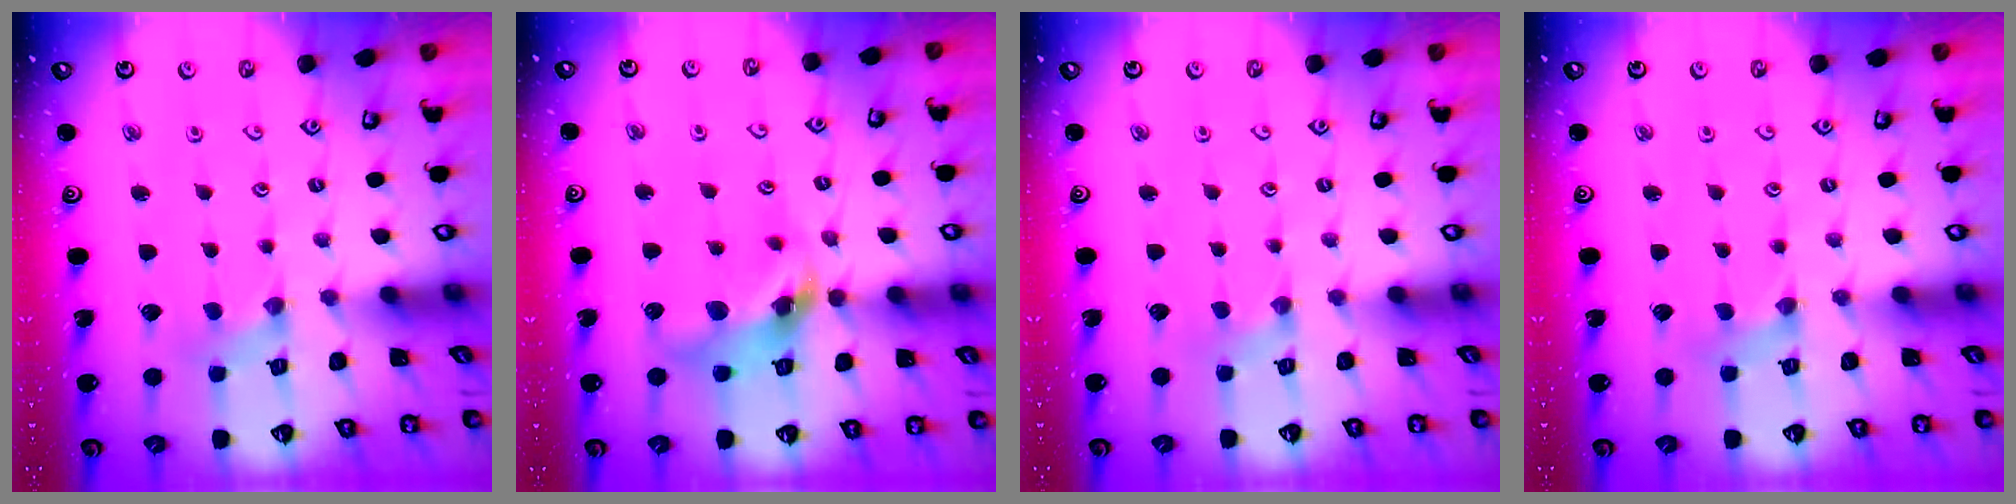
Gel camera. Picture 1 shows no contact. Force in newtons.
{"total": 14.1, "press": 14.0, "slide": 1.6}
{"total": 0.5, "press": 0.5, "slide": 0.1}
{"total": 0.0}